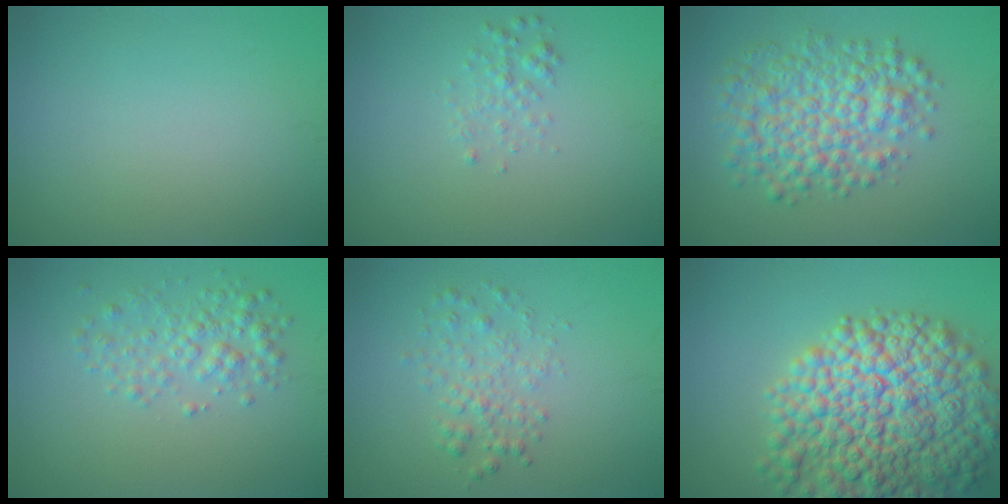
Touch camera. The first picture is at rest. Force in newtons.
{"total": 1.4, "press": 1.4, "slide": 0.0}
{"total": 6.7, "press": 6.7, "slide": 0.1}
{"total": 3.0, "press": 3.0, "slide": 0.1}
{"total": 2.5, "press": 2.5, "slide": 0.0}
{"total": 12.8, "press": 12.8, "slide": 0.6}